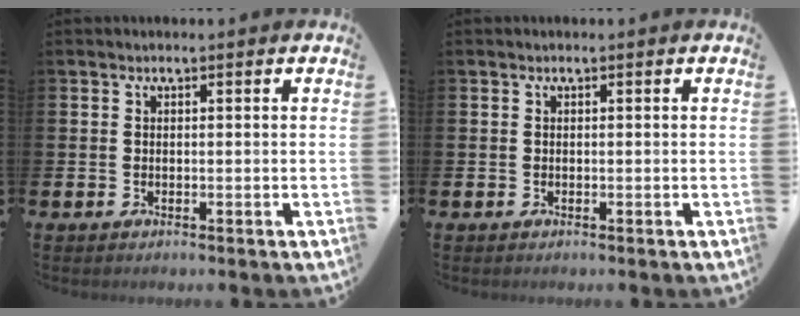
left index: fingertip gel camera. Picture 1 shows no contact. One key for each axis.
{"total": 0.0}